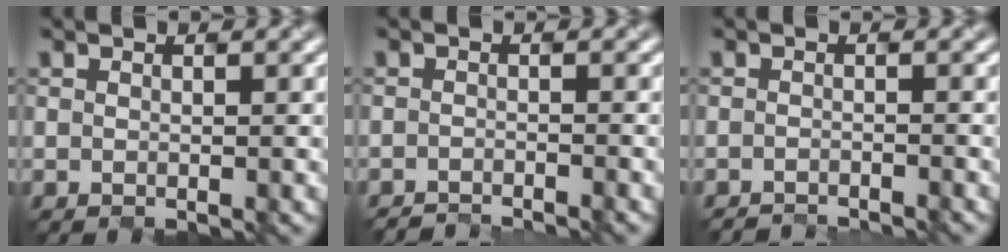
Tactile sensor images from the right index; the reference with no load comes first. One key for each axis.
{"total": 1.7, "fx": -1.7, "fy": 0.1, "fz": 0.3, "tx": 0.013, "ty": -0.004, "tz": -0.032}
{"total": 1.3, "fx": -1.3, "fy": 0.1, "fz": 0.2, "tx": 0.014, "ty": -0.007, "tz": -0.029}